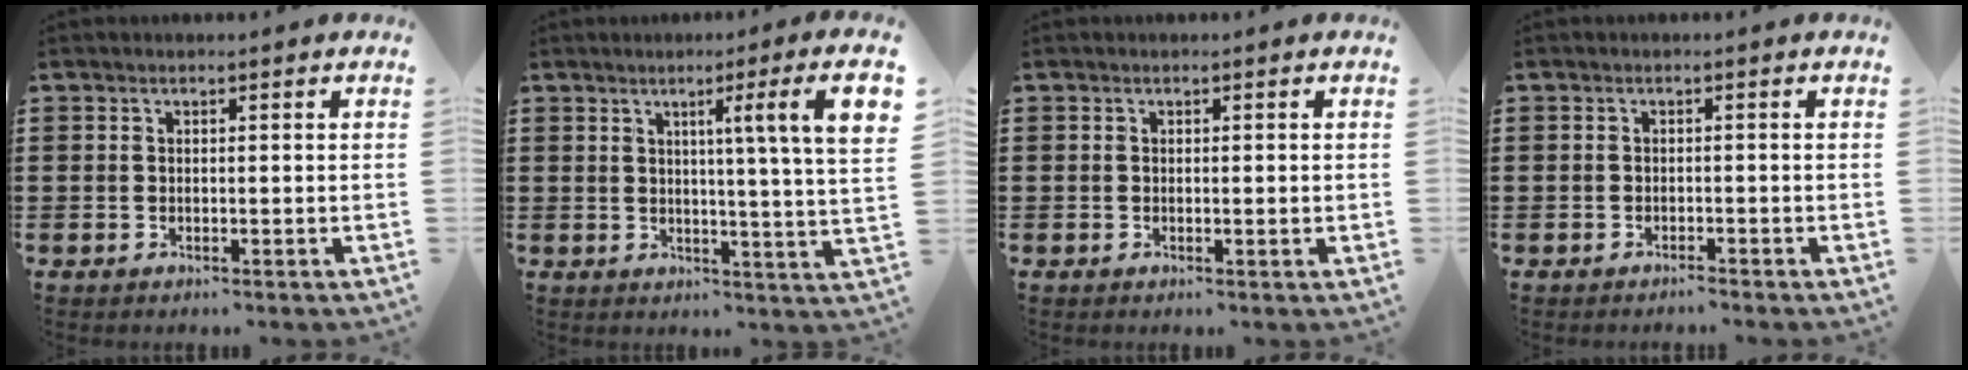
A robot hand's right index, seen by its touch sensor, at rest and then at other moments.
{"total": 7.8, "force": [3.3, -1.3, 7.0], "torque": [-0.116, -0.018, 0.043]}
{"total": 0.6, "force": [0.0, 0.0, 0.6], "torque": [-0.011, -0.002, 0.001]}
{"total": 0.9, "force": [-0.8, -0.1, 0.1], "torque": [-0.005, -0.002, -0.017]}